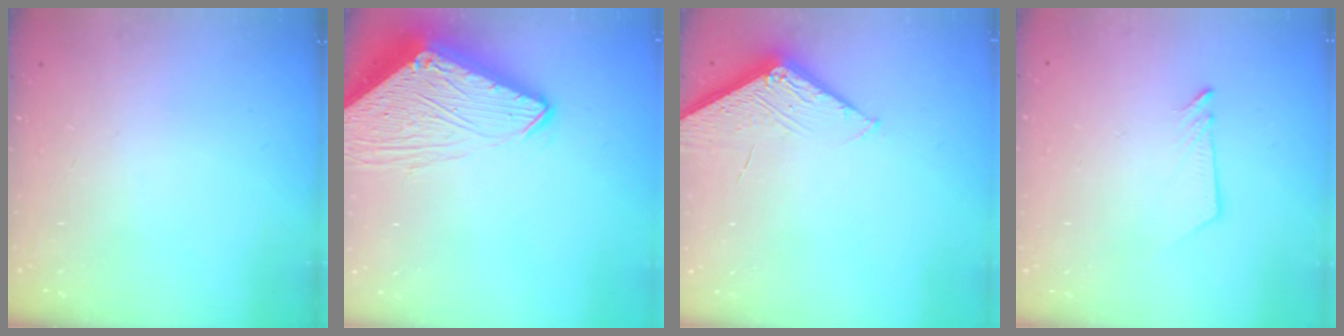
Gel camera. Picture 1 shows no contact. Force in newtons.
{"total": 10.2, "press": 10.2, "slide": 0.8}
{"total": 4.3, "press": 4.2, "slide": 0.4}
{"total": 2.6, "press": 2.6, "slide": 0.3}